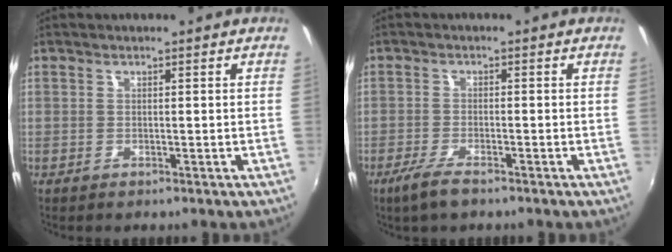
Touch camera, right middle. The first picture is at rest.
{"total": 4.4, "force": [-3.2, 0.8, 2.9], "torque": [-0.077, -0.010, -0.063]}